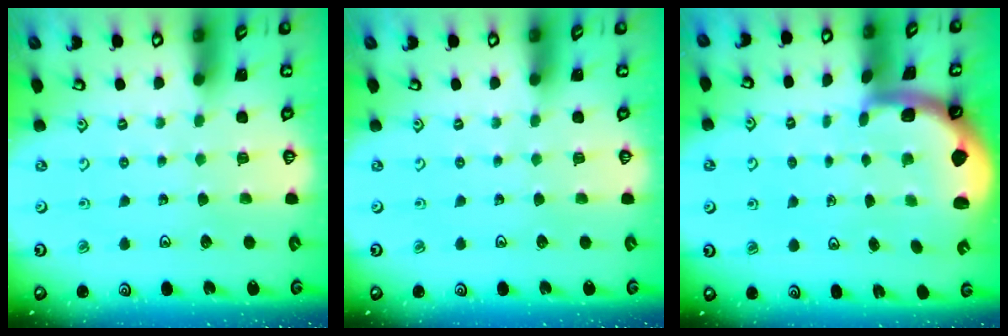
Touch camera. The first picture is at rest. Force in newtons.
{"total": 0.0}
{"total": 1.7, "press": 1.6, "slide": 0.3}